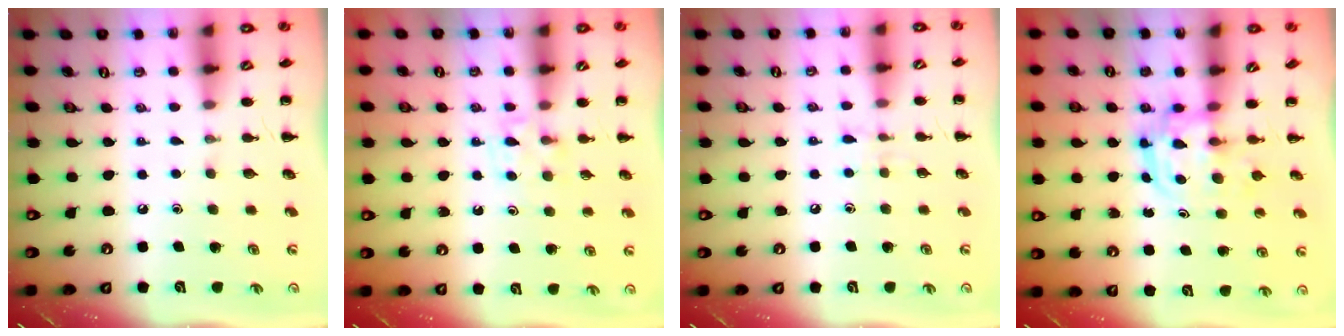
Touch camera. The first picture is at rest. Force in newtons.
{"total": 5.2, "press": 5.0, "slide": 1.5}
{"total": 4.4, "press": 4.3, "slide": 1.2}
{"total": 2.9, "press": 2.9, "slide": 0.3}